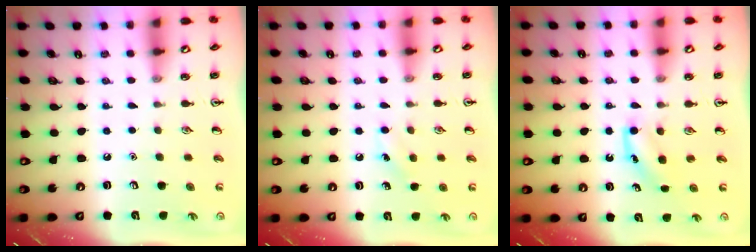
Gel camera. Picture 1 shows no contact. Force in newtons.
{"total": 4.9, "press": 4.6, "slide": 1.6}
{"total": 3.8, "press": 3.5, "slide": 1.3}